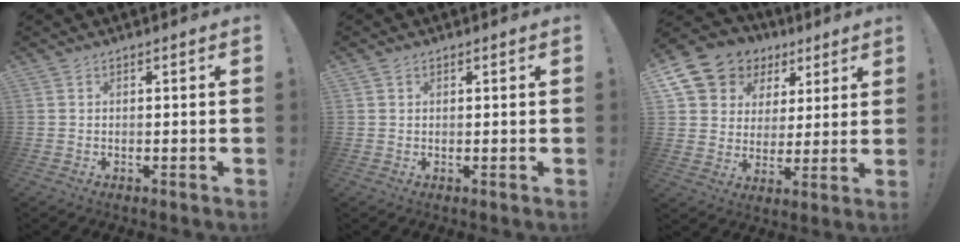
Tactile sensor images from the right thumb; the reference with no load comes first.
{"total": 0.8, "force": [0.5, 0.6, 0.1], "torque": [0.002, 0.000, 0.009]}
{"total": 13.0, "force": [7.5, 9.8, 4.2], "torque": [-0.076, -0.052, 0.155]}